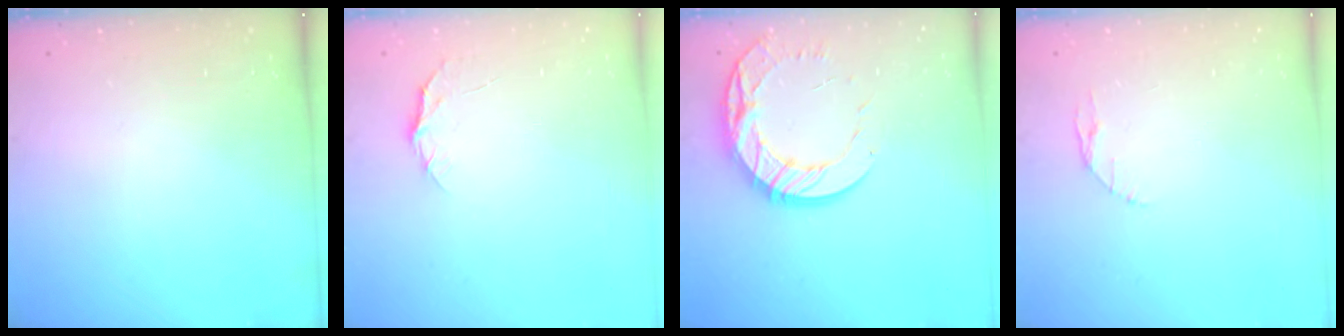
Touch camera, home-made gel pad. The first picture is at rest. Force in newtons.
{"total": 5.0, "press": 5.0, "slide": 0.6}
{"total": 15.4, "press": 15.3, "slide": 1.3}
{"total": 2.9, "press": 2.9, "slide": 0.4}